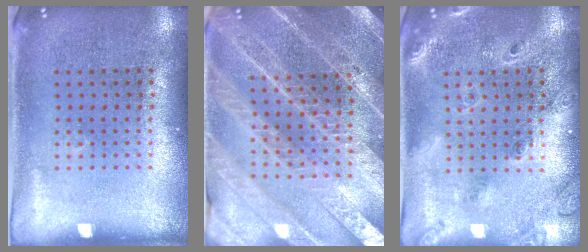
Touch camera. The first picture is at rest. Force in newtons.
{"total": 4.2, "press": 3.8, "slide": 1.8}
{"total": 1.8, "press": 1.7, "slide": 0.6}